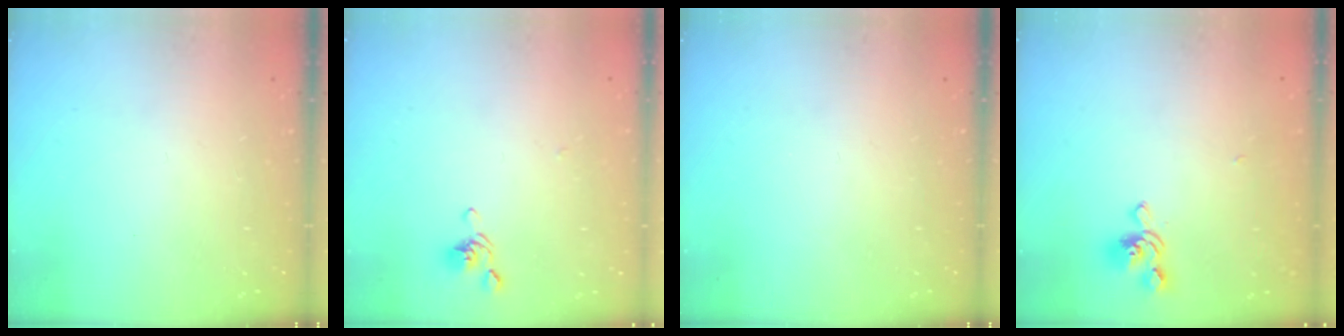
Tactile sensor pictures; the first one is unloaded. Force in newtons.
{"total": 2.1, "press": 2.0, "slide": 0.7}
{"total": 0.0}
{"total": 1.2, "press": 0.2, "slide": 1.1}